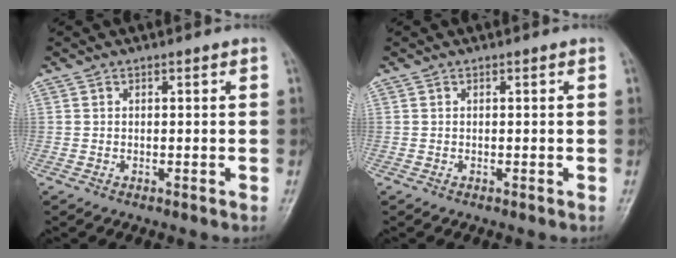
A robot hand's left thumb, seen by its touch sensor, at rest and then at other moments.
{"total": 0.0}